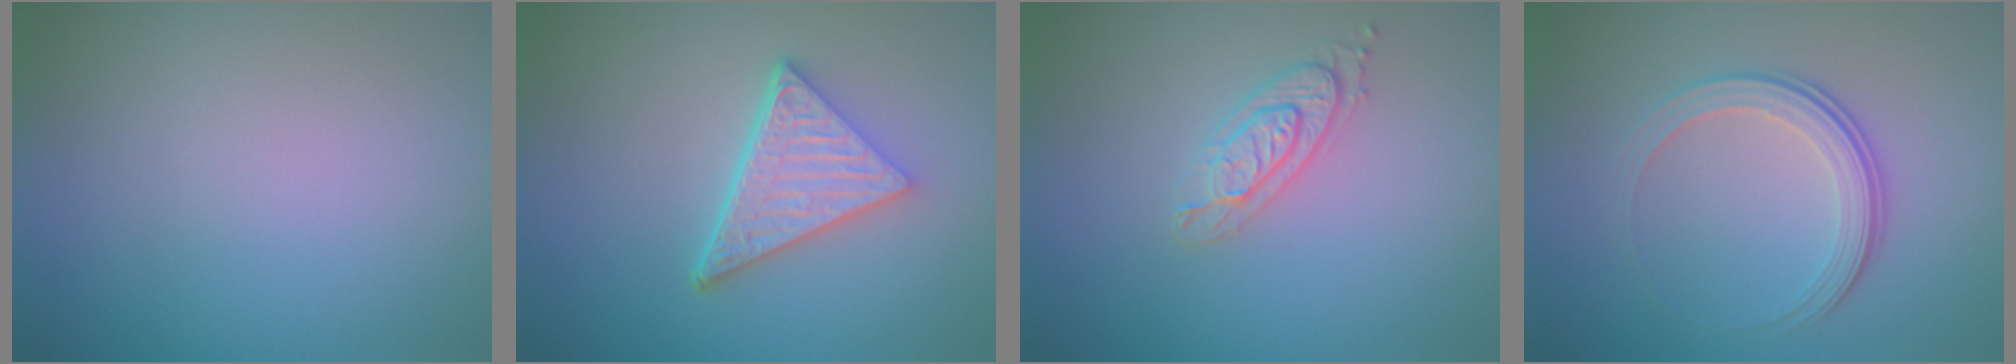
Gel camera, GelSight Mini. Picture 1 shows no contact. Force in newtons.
{"total": 5.2, "press": 3.7, "slide": 3.6}
{"total": 2.1, "press": 2.0, "slide": 0.4}
{"total": 3.6, "press": 2.5, "slide": 2.5}